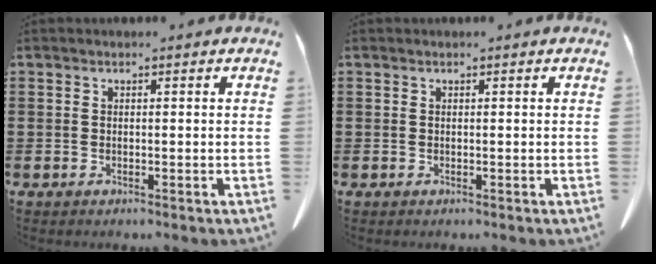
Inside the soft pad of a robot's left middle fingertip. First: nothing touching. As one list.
[{"total": 0.0}]